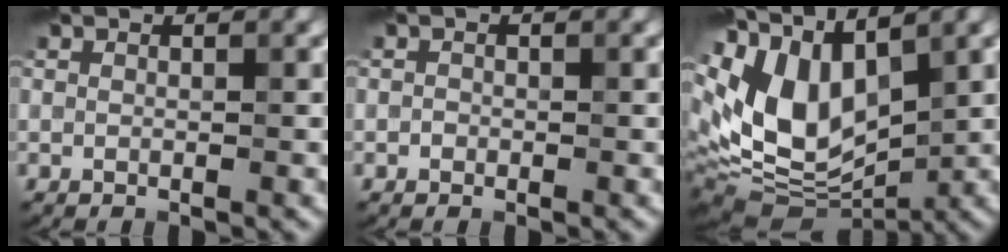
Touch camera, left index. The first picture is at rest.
{"total": 0.5, "force": [-0.2, 0.4, 0.1], "torque": [0.001, -0.003, -0.006]}
{"total": 10.8, "force": [2.2, 6.5, 8.4], "torque": [-0.183, -0.010, 0.041]}